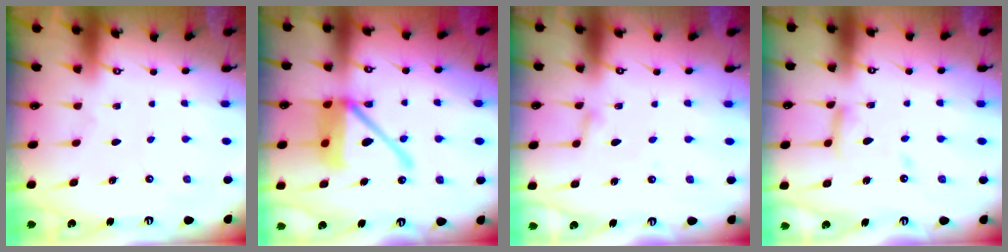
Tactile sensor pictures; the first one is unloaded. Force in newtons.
{"total": 15.5, "press": 15.4, "slide": 2.0}
{"total": 1.8, "press": 1.7, "slide": 0.2}
{"total": 8.7, "press": 8.7, "slide": 0.8}